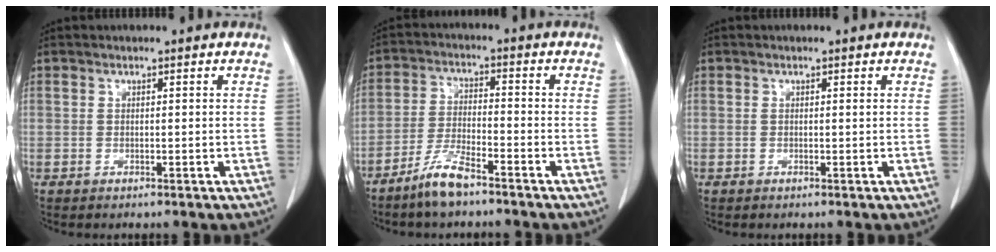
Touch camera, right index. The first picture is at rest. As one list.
[{"total": 6.2, "force": [-4.8, 0.8, 3.8], "torque": [-0.081, -0.008, -0.094]}, {"total": 0.0}]